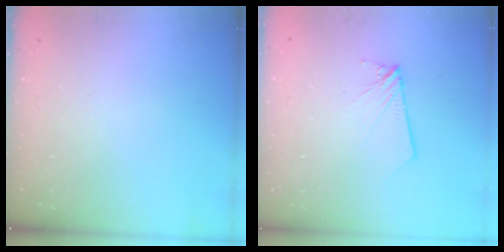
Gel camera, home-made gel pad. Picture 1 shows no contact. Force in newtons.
{"total": 2.6, "press": 2.6, "slide": 0.2}